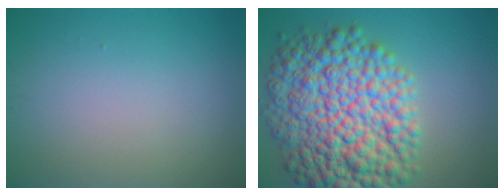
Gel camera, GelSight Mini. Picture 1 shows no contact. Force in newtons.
{"total": 12.9, "press": 12.9, "slide": 0.1}